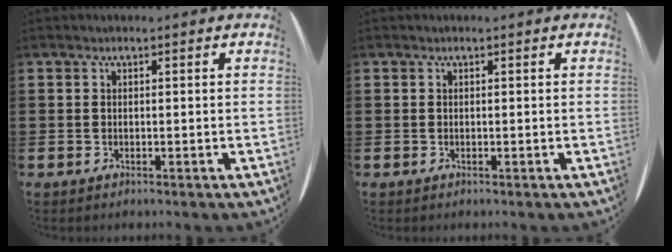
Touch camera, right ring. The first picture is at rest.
{"total": 0.0}